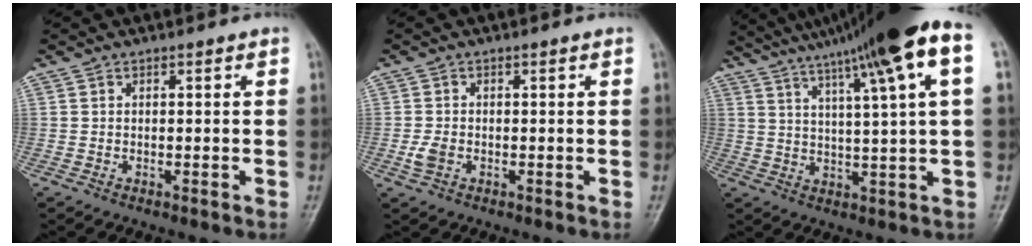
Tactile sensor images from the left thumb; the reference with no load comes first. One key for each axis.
{"total": 2.4, "fx": -0.6, "fy": 1.6, "fz": 1.6, "tx": -0.036, "ty": 0.001, "tz": -0.013}
{"total": 18.2, "fx": 10.3, "fy": 0.4, "fz": 15.0, "tx": -0.232, "ty": 0.006, "tz": 0.147}